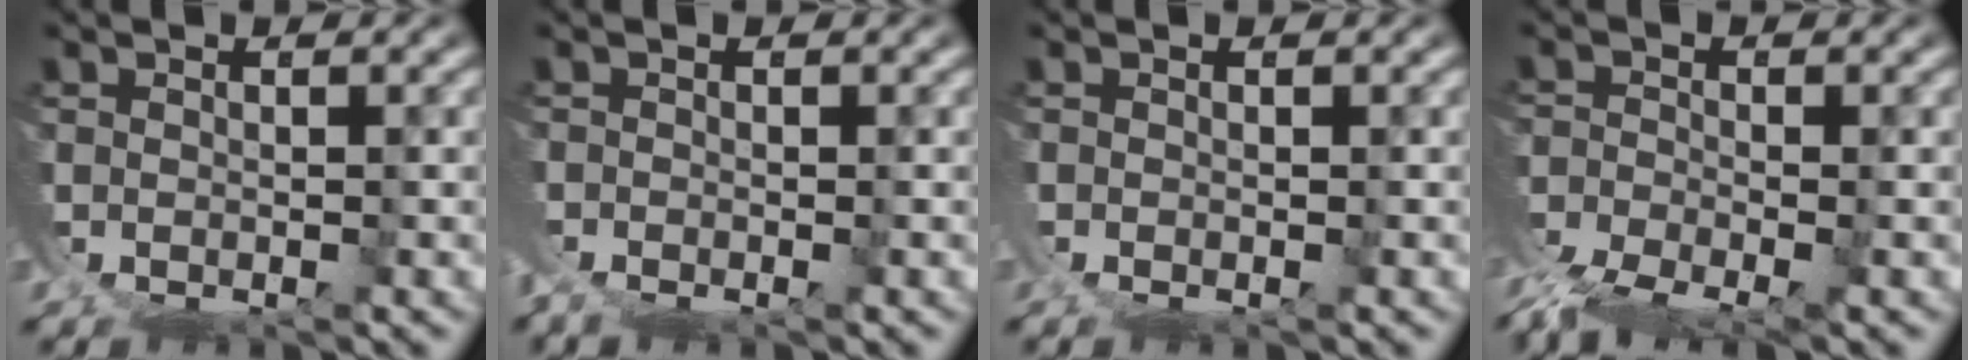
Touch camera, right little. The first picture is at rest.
{"total": 1.4, "force": [-1.2, 0.6, 0.4], "torque": [-0.013, -0.007, -0.022]}
{"total": 0.6, "force": [-0.4, 0.3, 0.2], "torque": [-0.008, -0.007, -0.005]}
{"total": 3.9, "force": [-3.4, 0.6, 1.7], "torque": [-0.030, -0.023, -0.057]}